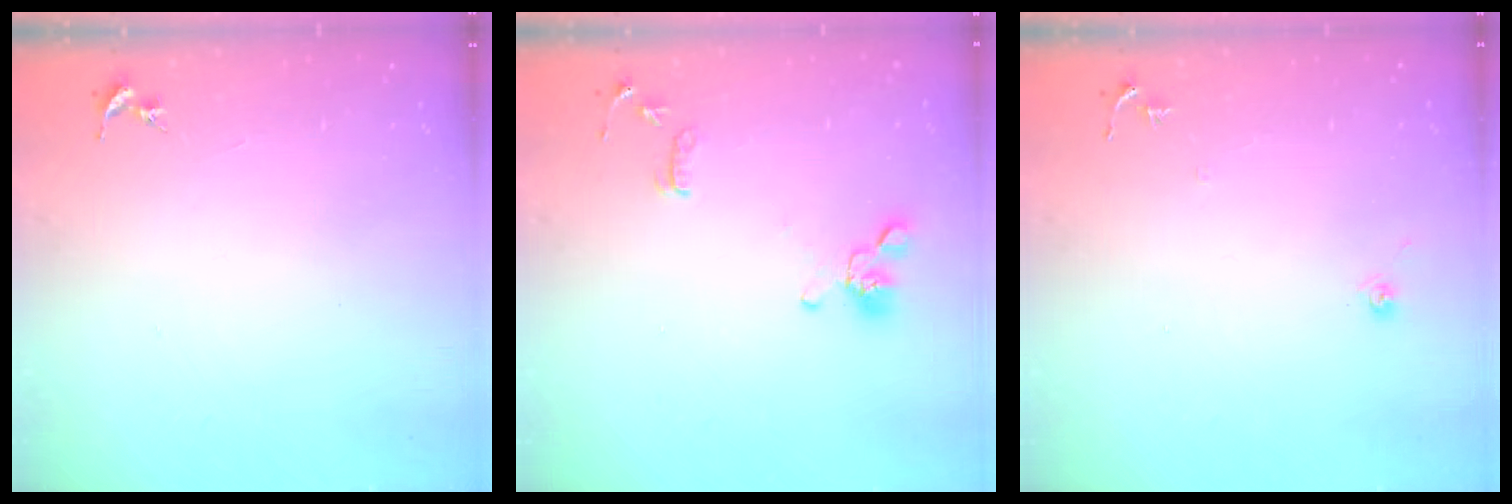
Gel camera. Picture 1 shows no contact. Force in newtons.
{"total": 11.5, "press": 11.3, "slide": 1.8}
{"total": 6.2, "press": 6.1, "slide": 0.5}